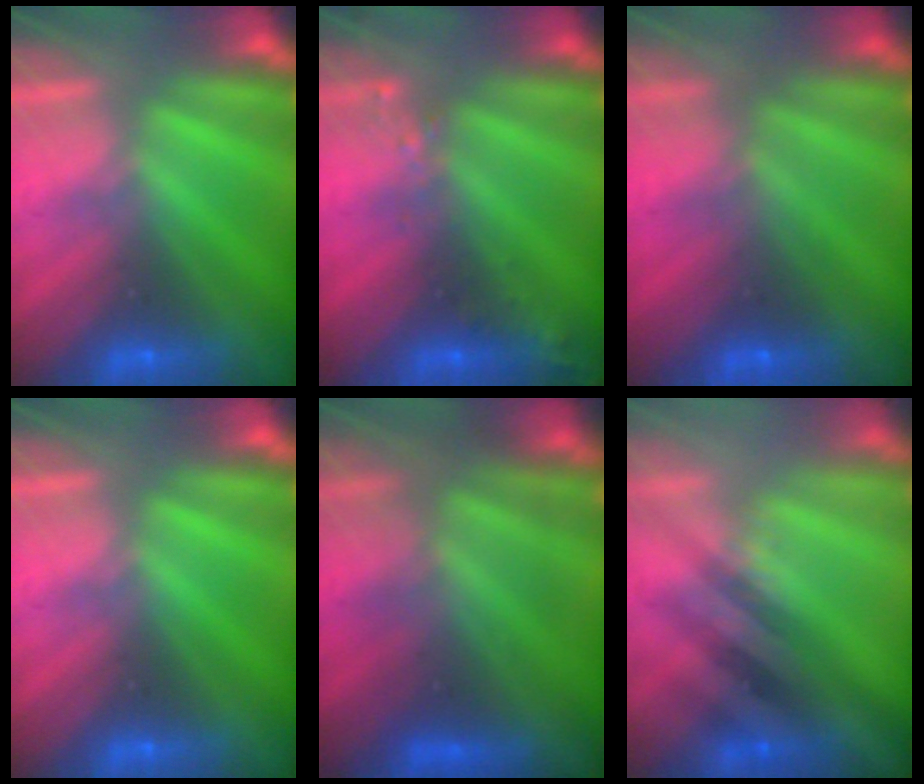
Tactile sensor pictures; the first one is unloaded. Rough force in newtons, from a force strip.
{"total": 2.4}
{"total": 1.9}
{"total": 0.0}
{"total": 4.4}
{"total": 2.5}